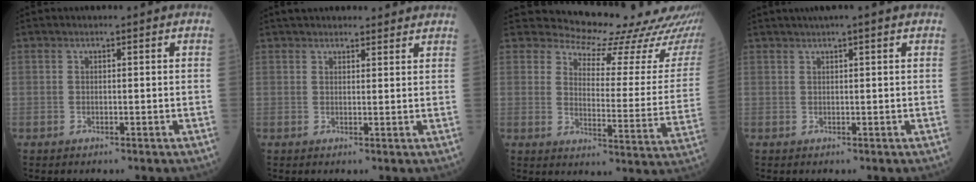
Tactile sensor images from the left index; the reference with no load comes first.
{"total": 8.8, "force": [8.0, 2.3, 2.7], "torque": [-0.025, 0.027, 0.098]}
{"total": 18.1, "force": [17.6, 2.8, 2.8], "torque": [-0.026, -0.116, 0.180]}
{"total": 3.0, "force": [2.2, -0.4, 2.0], "torque": [-0.026, 0.021, 0.034]}